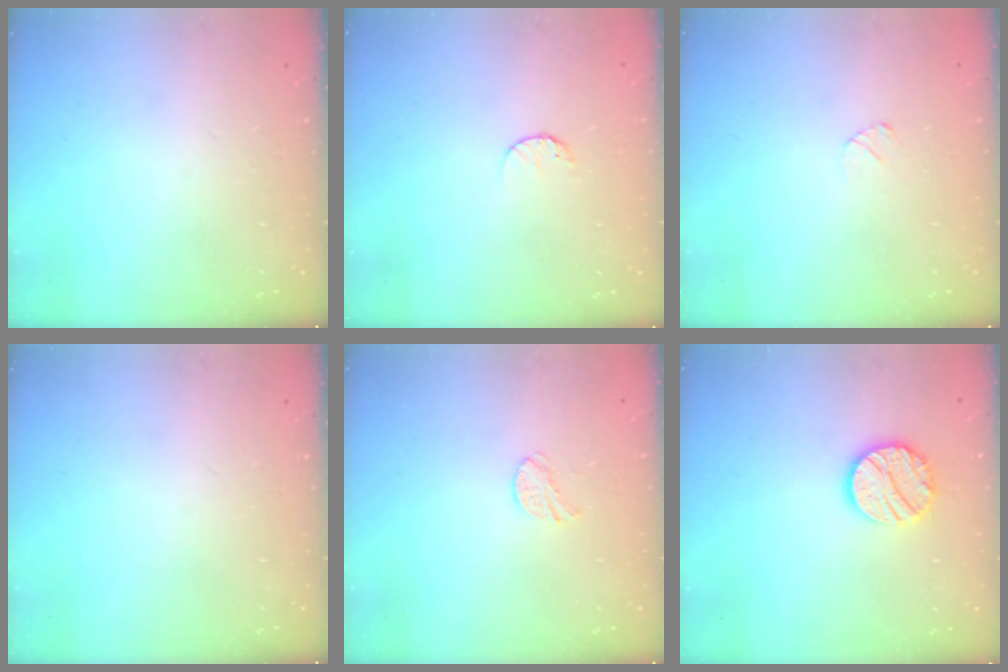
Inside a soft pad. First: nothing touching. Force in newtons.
{"total": 5.6, "press": 5.6, "slide": 0.6}
{"total": 2.6, "press": 2.6, "slide": 0.3}
{"total": 0.0}
{"total": 5.7, "press": 5.7, "slide": 0.5}
{"total": 12.6, "press": 12.6, "slide": 1.1}